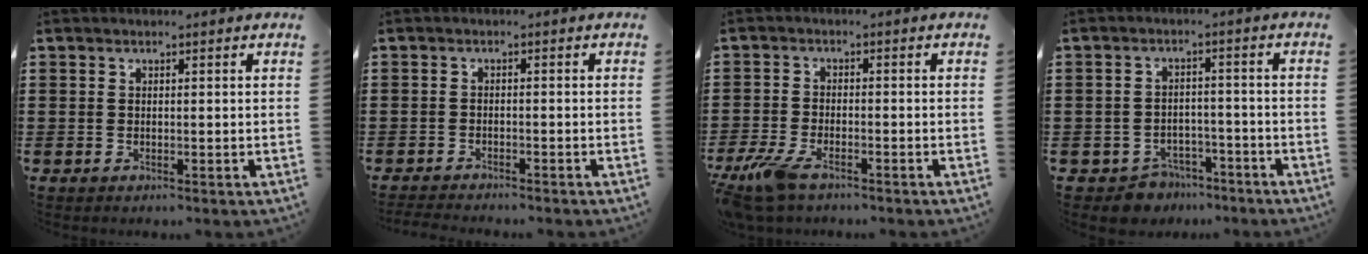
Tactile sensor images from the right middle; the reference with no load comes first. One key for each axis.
{"total": 1.8, "fx": -1.8, "fy": 0.0, "fz": 0.1, "tx": -0.005, "ty": 0.000, "tz": -0.038}
{"total": 5.7, "fx": -4.3, "fy": 1.6, "fz": 3.4, "tx": -0.089, "ty": -0.012, "tz": -0.084}
{"total": 3.7, "fx": -3.5, "fy": 1.2, "fz": -0.1, "tx": -0.008, "ty": 0.007, "tz": -0.074}